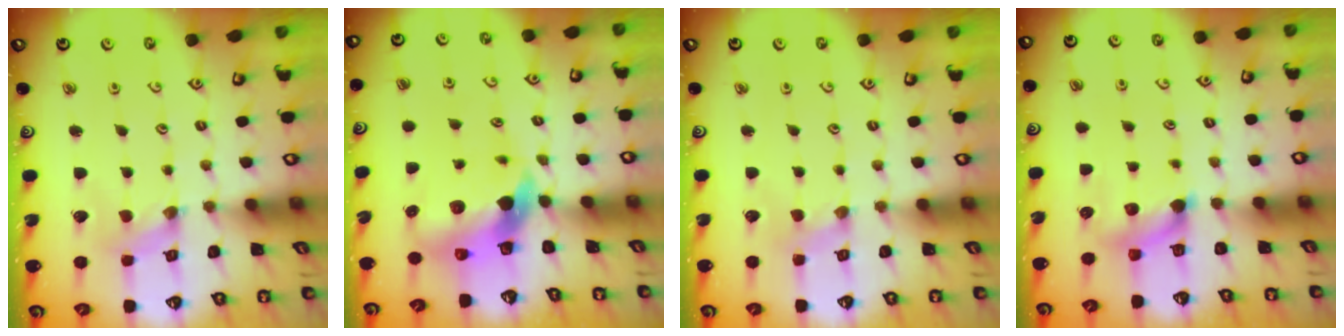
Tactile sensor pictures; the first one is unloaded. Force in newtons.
{"total": 8.3, "press": 8.2, "slide": 1.5}
{"total": 1.0, "press": 0.9, "slide": 0.2}
{"total": 5.5, "press": 5.5, "slide": 0.6}